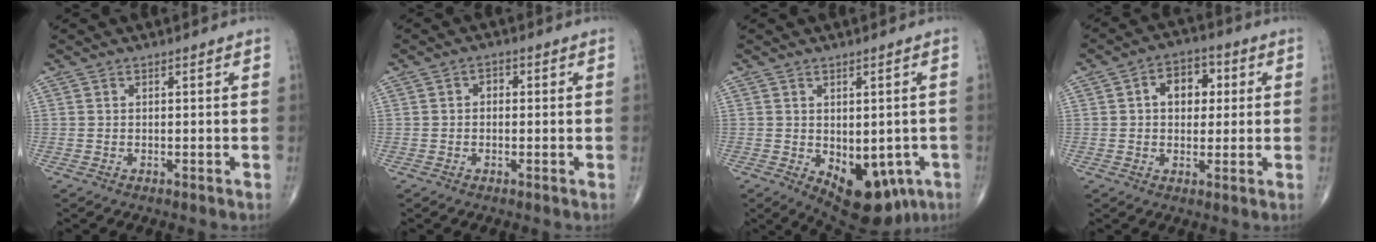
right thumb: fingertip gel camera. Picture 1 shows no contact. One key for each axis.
{"total": 1.7, "fx": 0.1, "fy": 1.3, "fz": 1.1, "tx": -0.008, "ty": 0.009, "tz": -0.004}
{"total": 13.6, "fx": -4.8, "fy": 7.8, "fz": 10.1, "tx": -0.107, "ty": -0.001, "tz": -0.048}
{"total": 8.0, "fx": 1.7, "fy": 5.6, "fz": 5.5, "tx": -0.052, "ty": 0.012, "tz": 0.020}